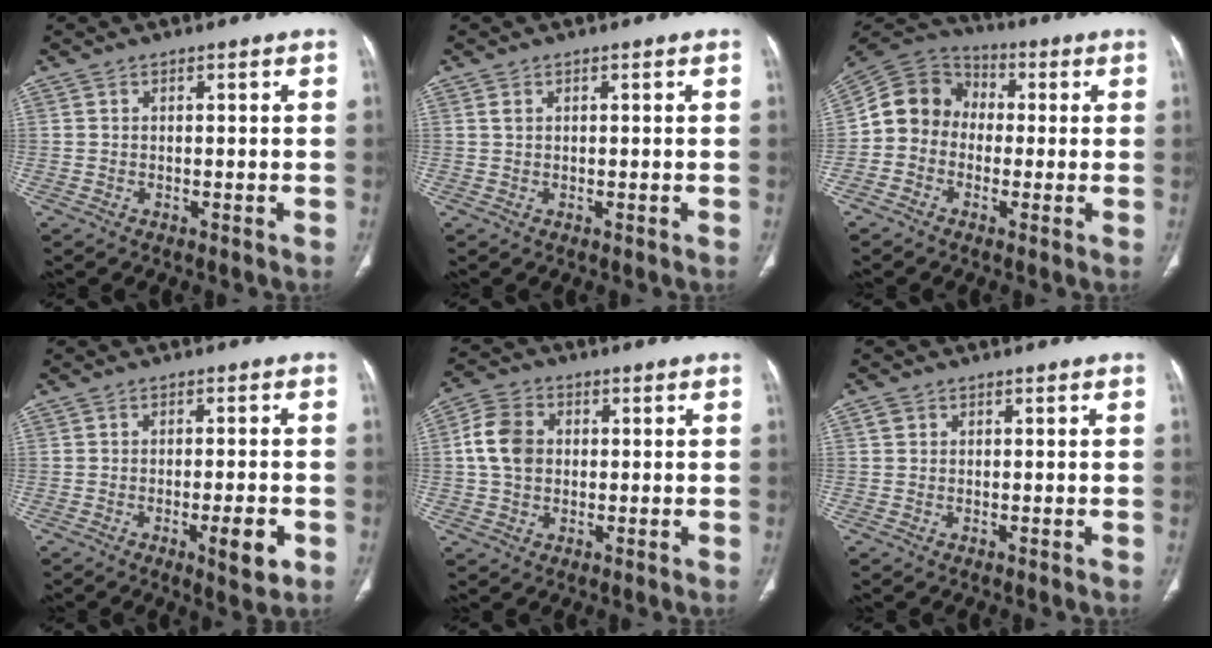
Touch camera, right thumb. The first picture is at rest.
{"total": 0.8, "force": [0.5, 0.5, 0.4], "torque": [-0.003, 0.007, 0.011]}
{"total": 10.6, "force": [-0.7, 9.3, 4.9], "torque": [-0.076, 0.037, -0.029]}
{"total": 6.0, "force": [-2.2, 1.4, 5.3], "torque": [-0.074, 0.000, -0.027]}
{"total": 7.9, "force": [0.7, 6.2, 4.8], "torque": [-0.080, 0.014, 0.009]}
{"total": 1.1, "force": [0.4, 0.9, 0.3], "torque": [0.006, 0.005, 0.007]}